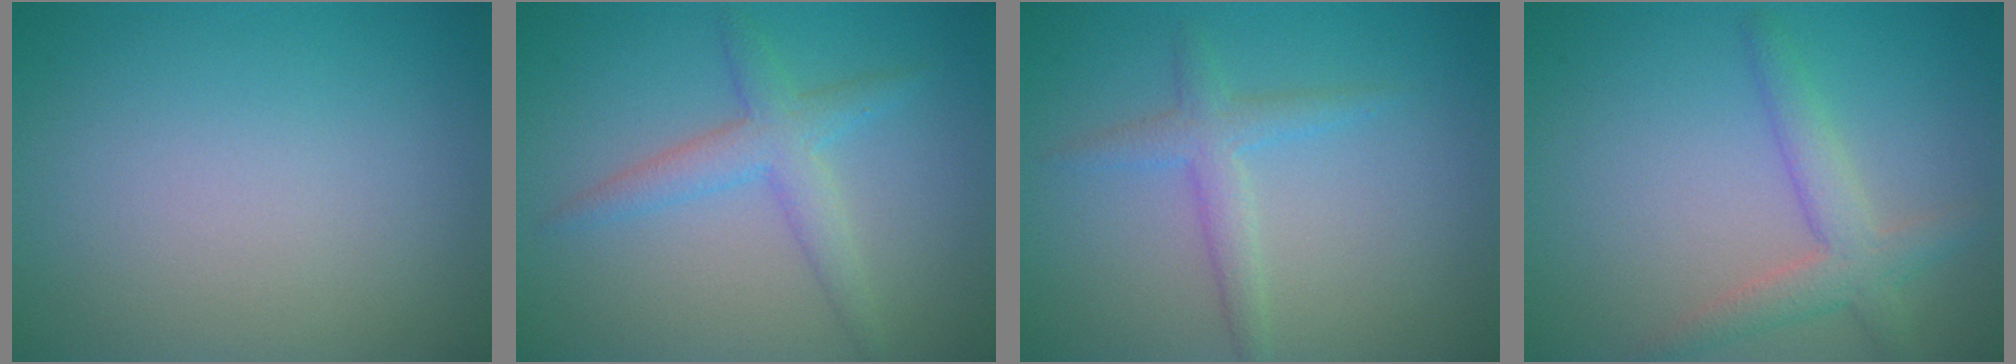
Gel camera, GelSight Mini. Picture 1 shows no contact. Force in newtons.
{"total": 3.1, "press": 3.1, "slide": 0.2}
{"total": 2.3, "press": 2.3, "slide": 0.1}
{"total": 3.2, "press": 3.2, "slide": 0.2}